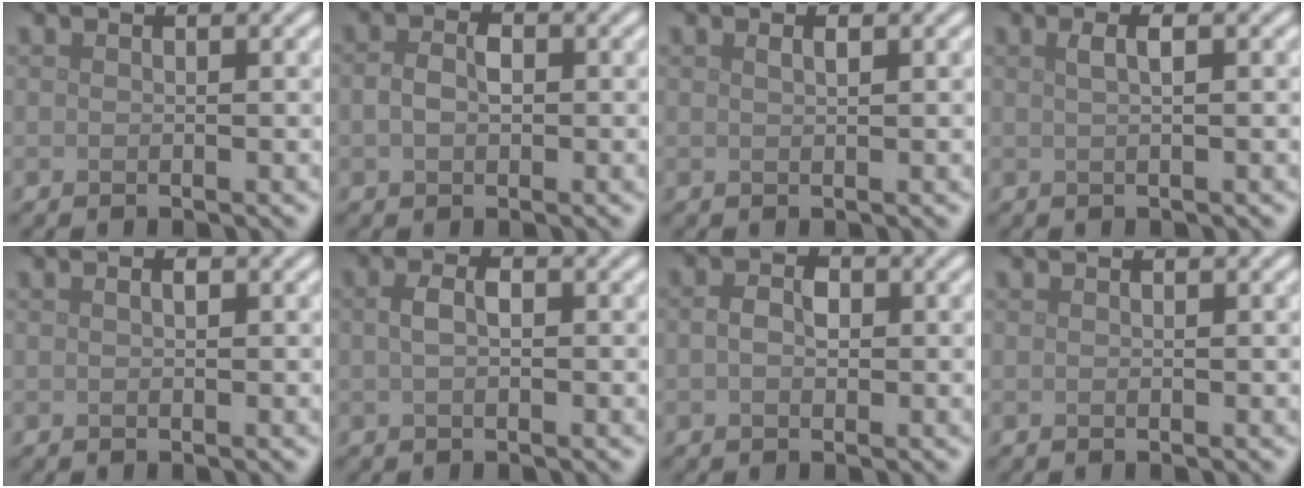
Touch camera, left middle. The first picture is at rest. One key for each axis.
{"total": 2.1, "fx": 0.0, "fy": 1.4, "fz": 1.6, "tx": -0.036, "ty": 0.002, "tz": -0.001}
{"total": 0.7, "fx": 0.4, "fy": 0.2, "fz": 0.5, "tx": -0.010, "ty": 0.001, "tz": 0.006}
{"total": 1.6, "fx": 0.5, "fy": 0.5, "fz": 1.4, "tx": -0.023, "ty": 0.005, "tz": 0.005}
{"total": 0.5, "fx": 0.2, "fy": 0.2, "fz": 0.5, "tx": -0.008, "ty": 0.002, "tz": 0.002}
{"total": 1.7, "fx": 0.1, "fy": 0.9, "fz": 1.5, "tx": -0.033, "ty": 0.003, "tz": 0.001}
{"total": 2.2, "fx": 0.1, "fy": 1.5, "fz": 1.6, "tx": -0.033, "ty": 0.003, "tz": -0.002}
{"total": 0.0}